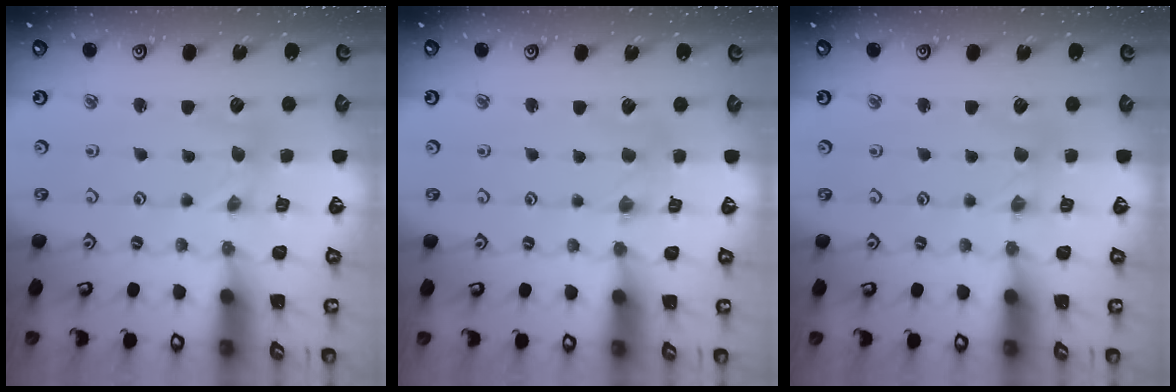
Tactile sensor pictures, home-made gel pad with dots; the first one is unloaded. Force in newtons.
{"total": 0.8, "press": 0.8, "slide": 0.3}
{"total": 0.9, "press": 0.8, "slide": 0.2}